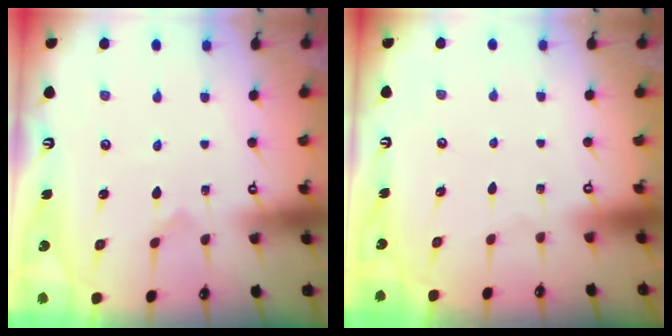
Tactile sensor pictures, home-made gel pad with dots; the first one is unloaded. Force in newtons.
{"total": 0.0}